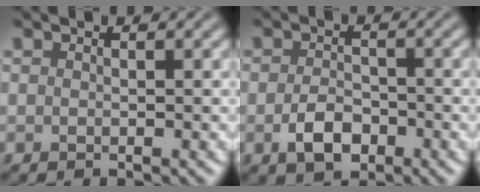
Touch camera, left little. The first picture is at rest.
{"total": 3.3, "force": [-1.4, 2.1, 2.1], "torque": [-0.040, -0.001, -0.033]}